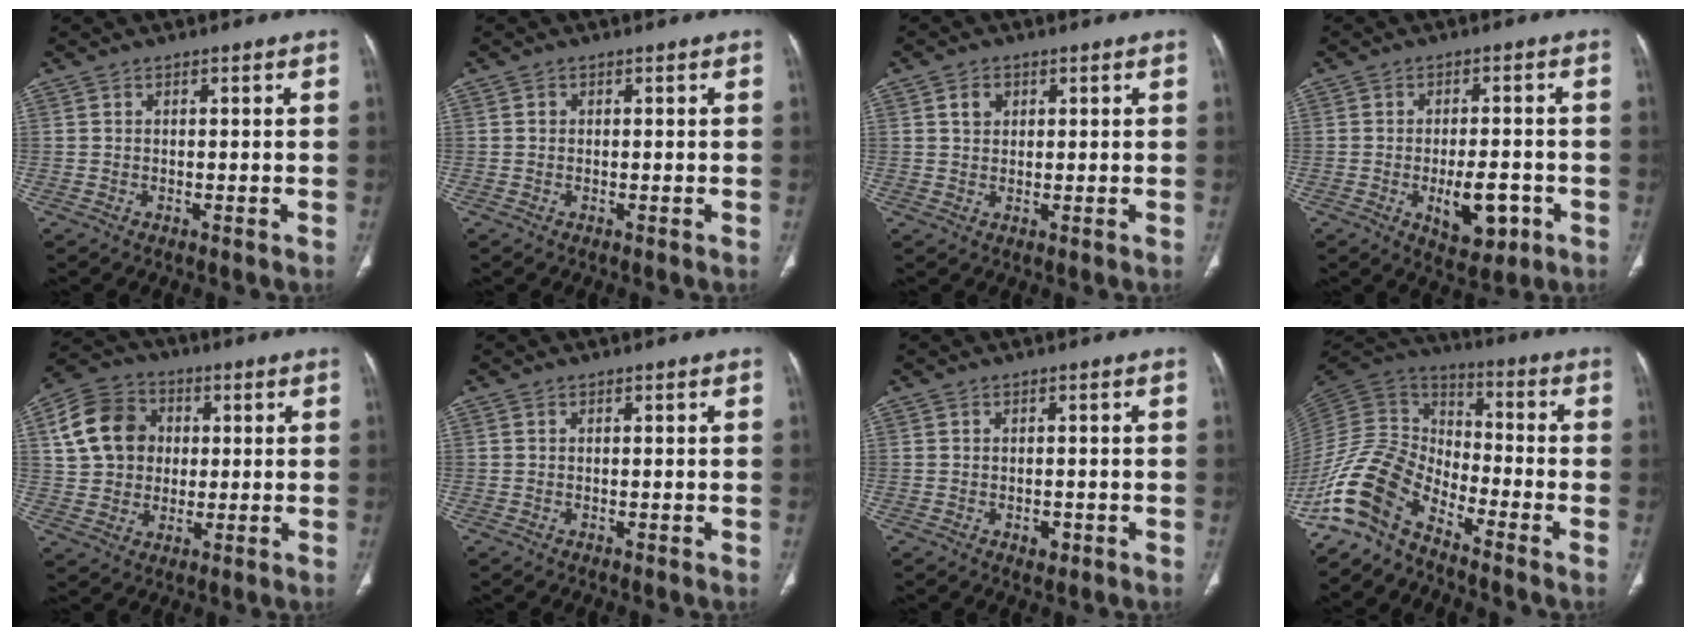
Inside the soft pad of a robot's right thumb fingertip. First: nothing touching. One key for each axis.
{"total": 0.6, "fx": 0.0, "fy": 0.5, "fz": 0.2, "tx": 0.003, "ty": 0.001, "tz": 0.001}
{"total": 2.9, "fx": 1.1, "fy": 2.2, "fz": 1.4, "tx": -0.010, "ty": -0.004, "tz": 0.021}
{"total": 8.5, "fx": -2.8, "fy": 4.1, "fz": 6.9, "tx": -0.089, "ty": 0.008, "tz": -0.031}
{"total": 13.2, "fx": 2.6, "fy": 11.0, "fz": 6.8, "tx": -0.104, "ty": 0.013, "tz": 0.042}
{"total": 0.0}
{"total": 1.8, "fx": -0.7, "fy": 1.2, "fz": 1.1, "tx": -0.007, "ty": 0.002, "tz": -0.005}
{"total": 13.9, "fx": -10.2, "fy": 6.1, "fz": 7.3, "tx": -0.143, "ty": 0.081, "tz": -0.216}